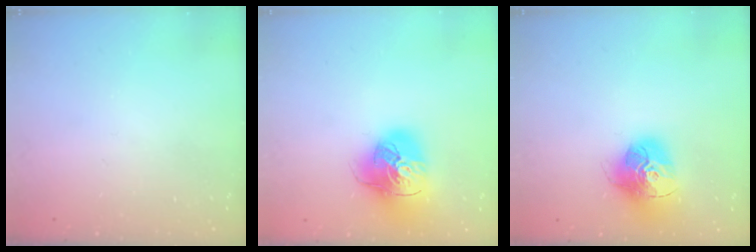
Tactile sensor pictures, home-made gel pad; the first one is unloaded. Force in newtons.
{"total": 17.1, "press": 17.0, "slide": 2.5}
{"total": 16.5, "press": 16.4, "slide": 1.5}